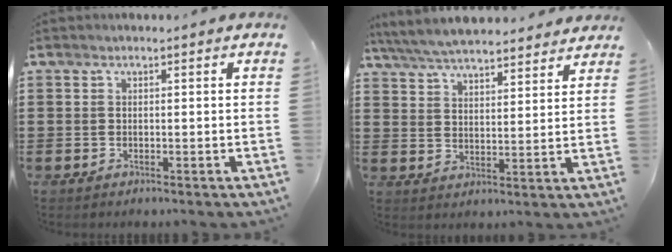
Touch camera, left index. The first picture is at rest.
{"total": 6.1, "force": [5.9, 0.4, 1.5], "torque": [-0.053, -0.027, 0.105]}